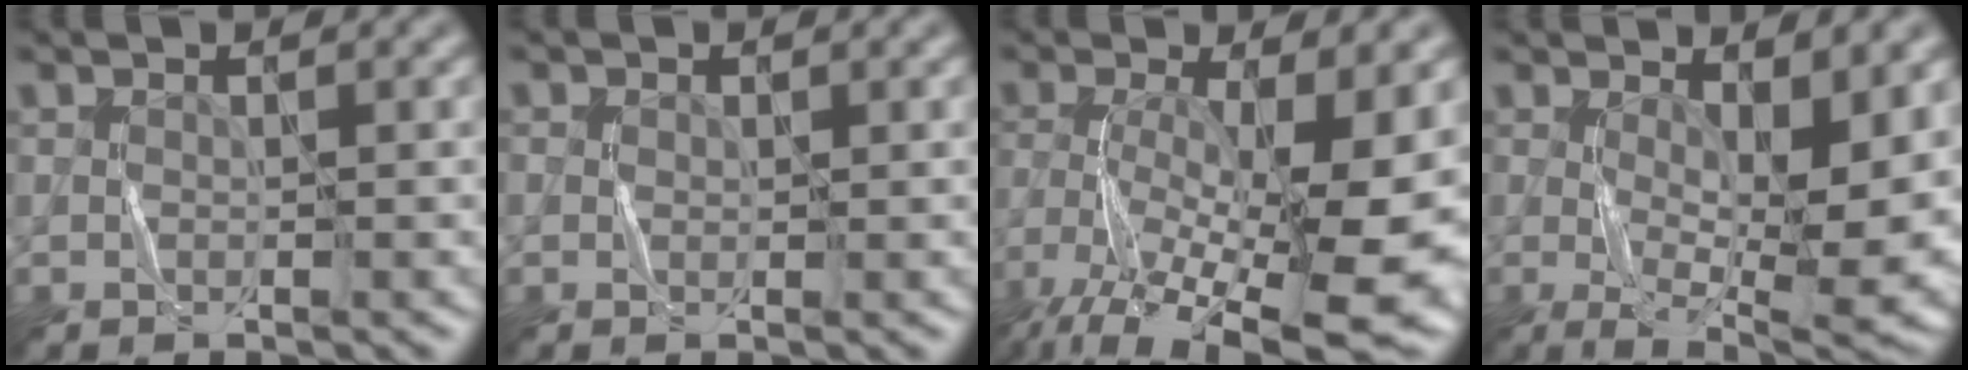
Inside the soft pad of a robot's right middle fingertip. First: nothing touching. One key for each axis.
{"total": 0.7, "fx": 0.2, "fy": 0.6, "fz": 0.3, "tx": -0.005, "ty": 0.002, "tz": 0.002}
{"total": 14.2, "fx": -5.4, "fy": 4.5, "fz": 12.3, "tx": -0.221, "ty": -0.024, "tz": -0.091}
{"total": 9.9, "fx": 0.2, "fy": 3.4, "fz": 9.3, "tx": -0.138, "ty": -0.015, "tz": 0.006}